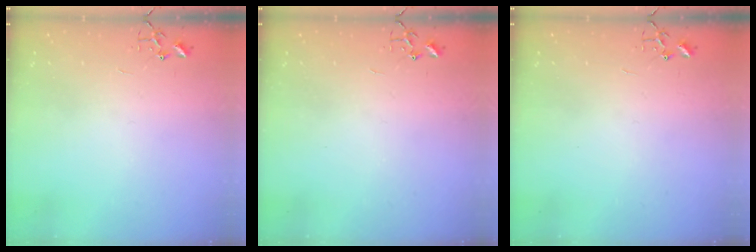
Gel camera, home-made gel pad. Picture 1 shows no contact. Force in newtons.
{"total": 0.0}
{"total": 0.0}